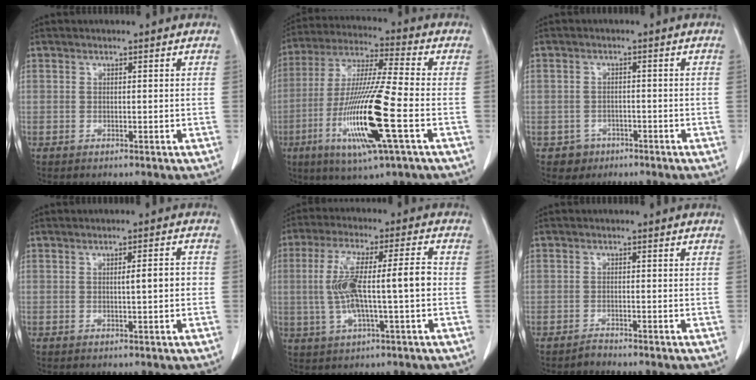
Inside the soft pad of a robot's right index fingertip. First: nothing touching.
{"total": 17.6, "force": [-5.5, 0.4, 16.7], "torque": [-0.343, -0.024, -0.105]}
{"total": 3.1, "force": [-1.6, 2.6, -0.2], "torque": [0.007, 0.014, -0.023]}
{"total": 3.1, "force": [-0.1, 0.3, 3.1], "torque": [-0.050, 0.003, -0.002]}
{"total": 11.9, "force": [-0.5, 1.6, 11.8], "torque": [-0.229, 0.021, -0.007]}
{"total": 1.1, "force": [-1.1, 0.1, -0.2], "torque": [0.006, -0.003, -0.019]}